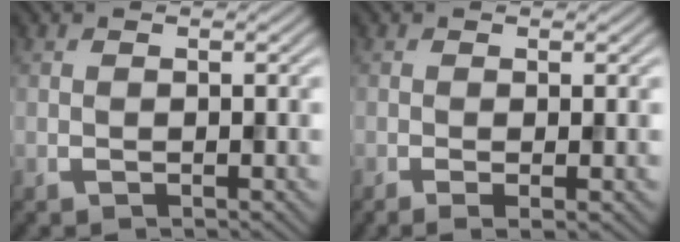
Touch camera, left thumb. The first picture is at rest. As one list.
[{"total": 1.9, "force": [-0.4, 0.4, 1.8], "torque": [-0.027, -0.005, -0.008]}]